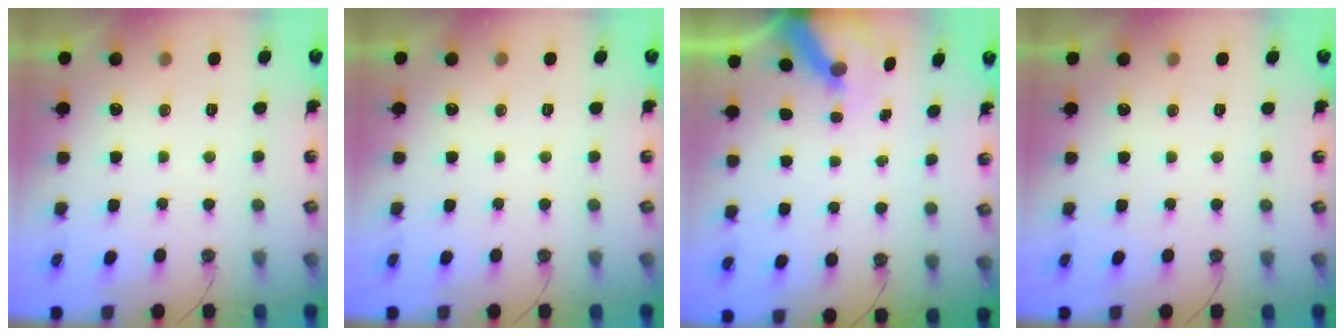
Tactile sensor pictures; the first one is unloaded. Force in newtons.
{"total": 0.0}
{"total": 6.3, "press": 6.3, "slide": 0.5}
{"total": 0.0}